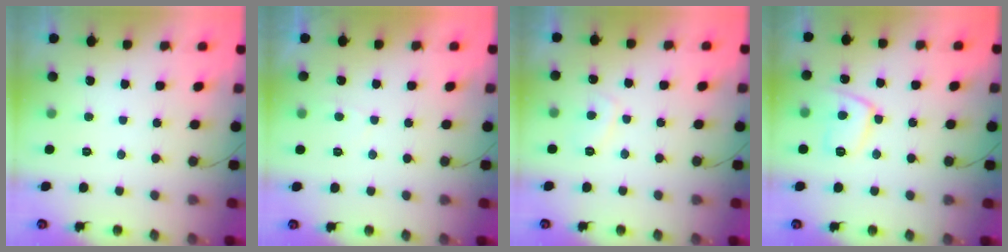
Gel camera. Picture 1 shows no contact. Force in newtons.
{"total": 1.3, "press": 1.2, "slide": 0.5}
{"total": 3.3, "press": 3.2, "slide": 0.9}
{"total": 10.6, "press": 10.5, "slide": 0.7}